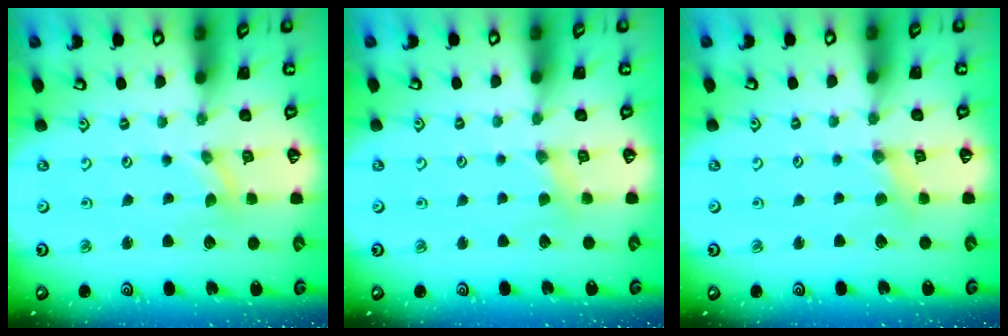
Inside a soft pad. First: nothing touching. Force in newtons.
{"total": 2.4, "press": 2.4, "slide": 0.4}
{"total": 2.5, "press": 2.4, "slide": 0.4}